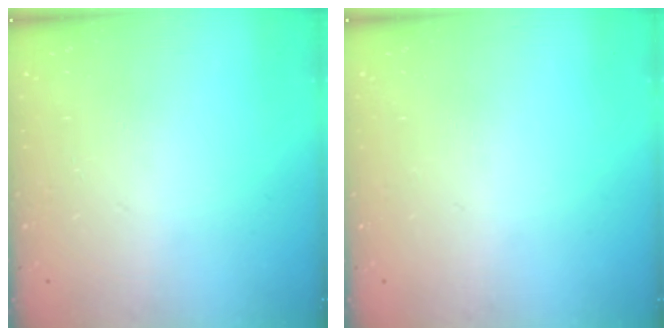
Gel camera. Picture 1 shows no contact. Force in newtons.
{"total": 0.0}